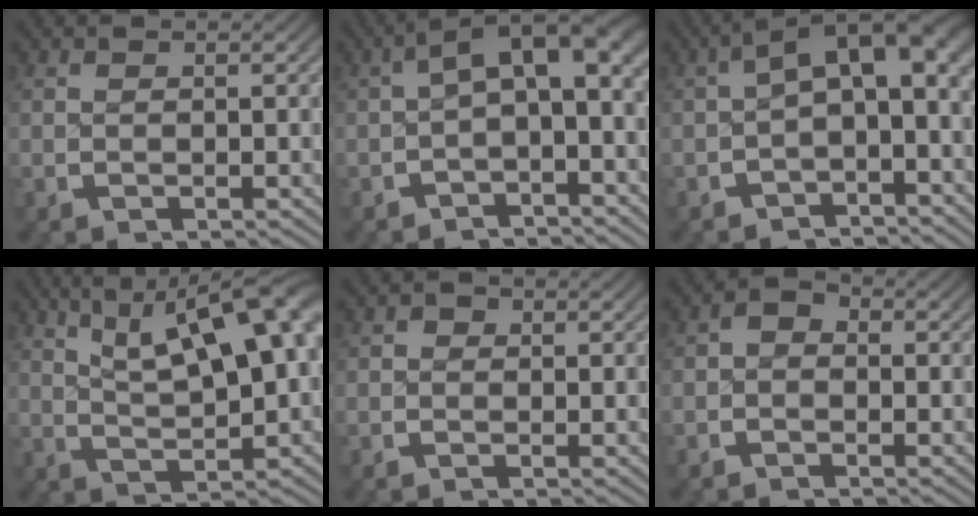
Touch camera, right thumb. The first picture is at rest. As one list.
[{"total": 6.4, "force": [0.1, 3.7, 5.3], "torque": [-0.071, 0.008, -0.005]}, {"total": 7.0, "force": [-0.2, 4.1, 5.7], "torque": [-0.079, 0.001, -0.006]}, {"total": 10.2, "force": [3.6, 5.1, 8.0], "torque": [-0.112, 0.005, 0.059]}, {"total": 0.9, "force": [0.0, 0.8, 0.3], "torque": [-0.004, -0.003, -0.002]}, {"total": 1.9, "force": [-0.3, 1.5, 1.1], "torque": [-0.018, 0.001, -0.011]}]